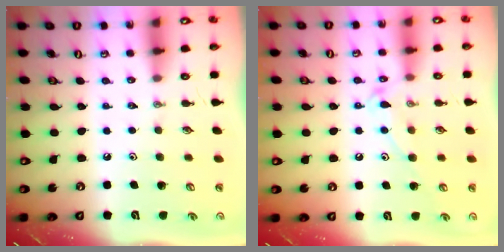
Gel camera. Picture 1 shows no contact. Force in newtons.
{"total": 11.2, "press": 11.1, "slide": 1.0}